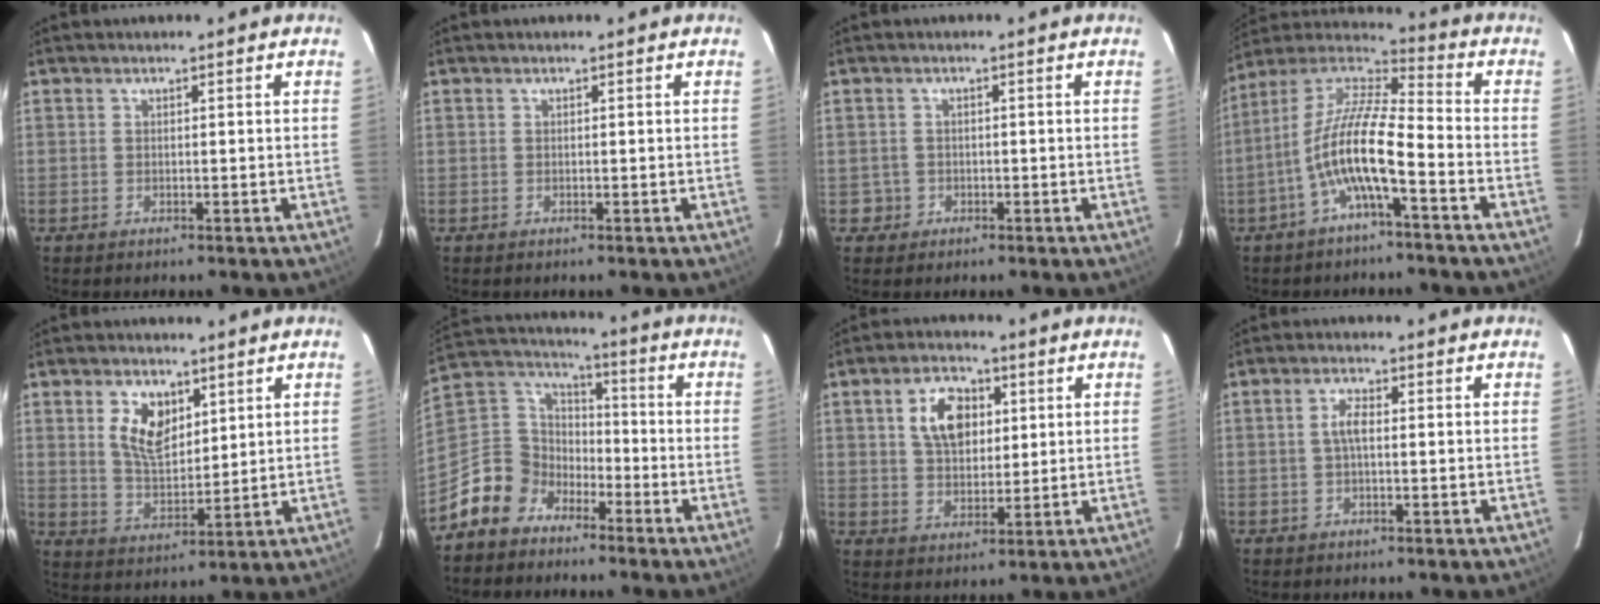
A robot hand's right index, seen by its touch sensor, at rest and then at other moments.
{"total": 0.0}
{"total": 2.3, "force": [-0.6, 2.3, -0.1], "torque": [0.008, 0.017, -0.005]}
{"total": 12.6, "force": [-5.1, 2.5, 11.3], "torque": [-0.223, 0.005, -0.100]}
{"total": 8.1, "force": [3.5, 4.6, 5.7], "torque": [-0.108, 0.006, 0.073]}
{"total": 10.9, "force": [-7.5, 7.6, 2.2], "torque": [-0.069, 0.041, -0.150]}
{"total": 8.8, "force": [2.7, 5.6, 6.2], "torque": [-0.113, 0.020, 0.053]}
{"total": 2.6, "force": [-0.1, 0.9, 2.4], "torque": [-0.051, 0.006, -0.001]}